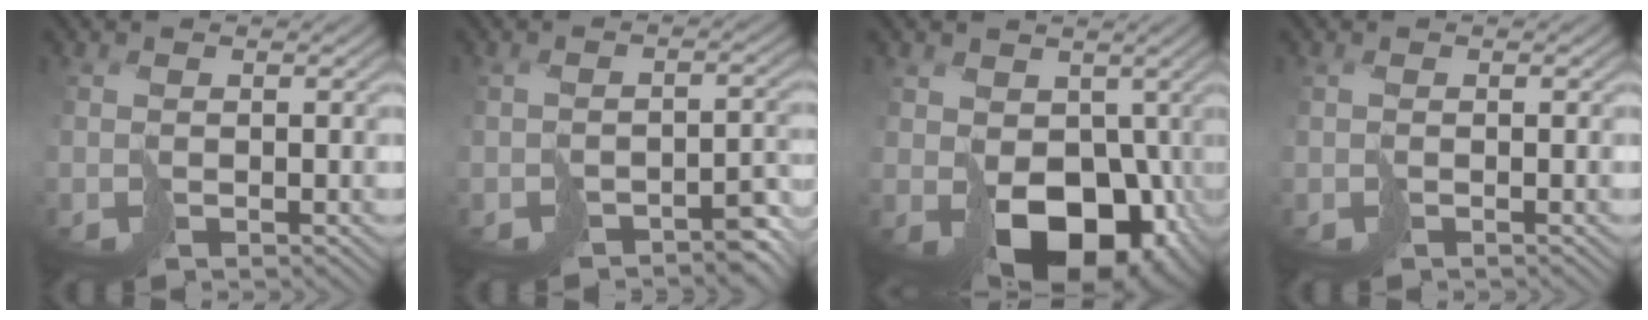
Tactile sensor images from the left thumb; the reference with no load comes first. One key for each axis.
{"total": 4.8, "fx": -3.2, "fy": 2.1, "fz": 2.9, "tx": -0.031, "ty": -0.006, "tz": -0.049}
{"total": 14.4, "fx": -2.7, "fy": 9.7, "fz": 10.3, "tx": -0.162, "ty": -0.041, "tz": -0.031}
{"total": 0.0}